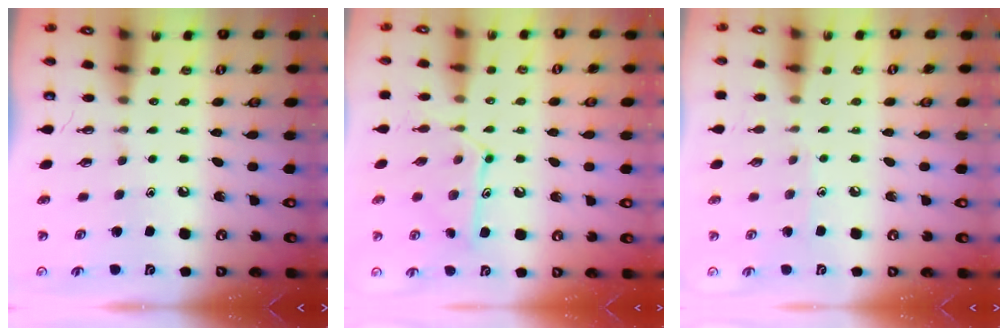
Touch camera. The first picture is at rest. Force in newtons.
{"total": 11.8, "press": 11.8, "slide": 0.2}
{"total": 4.6, "press": 4.6, "slide": 0.5}